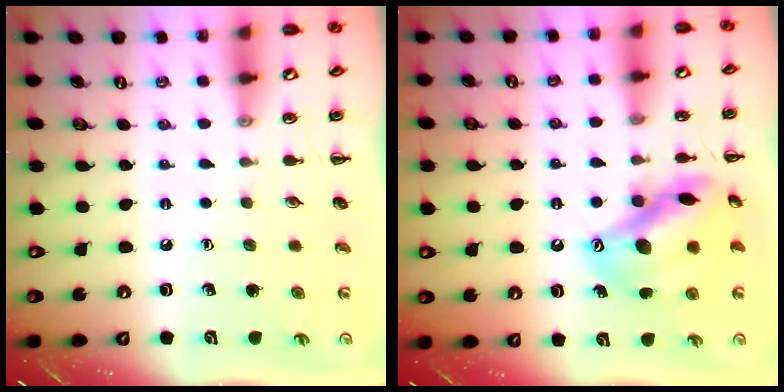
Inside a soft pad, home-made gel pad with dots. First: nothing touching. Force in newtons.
{"total": 15.6, "press": 15.3, "slide": 3.0}